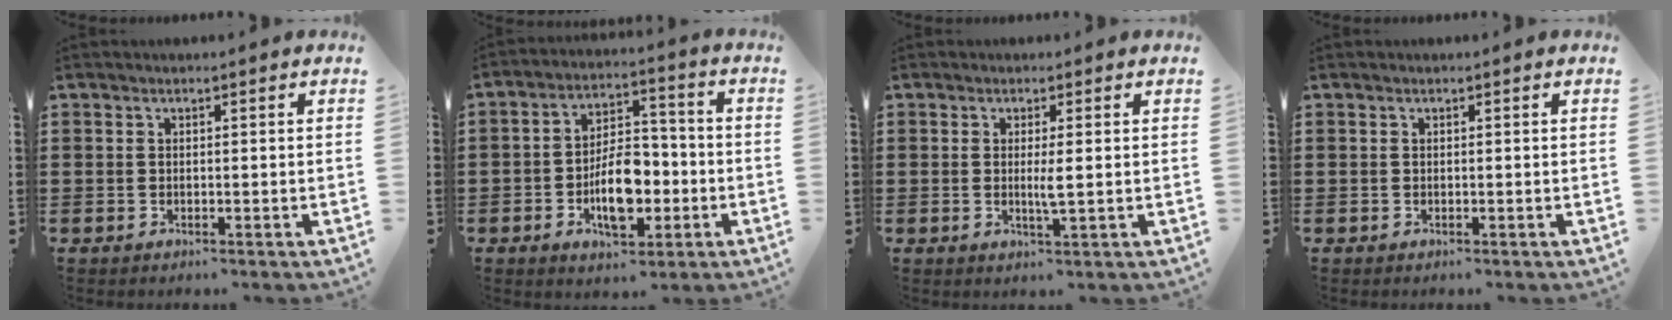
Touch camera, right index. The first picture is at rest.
{"total": 8.9, "force": [-2.6, 4.5, 7.3], "torque": [-0.124, 0.002, -0.050]}
{"total": 2.6, "force": [0.0, -0.1, 2.6], "torque": [-0.049, -0.007, -0.001]}
{"total": 0.0}